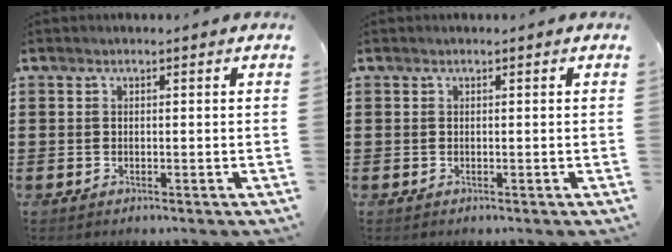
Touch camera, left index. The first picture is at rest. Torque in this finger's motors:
{"motor_torque": [-0.03, 0.03, 0.00, -0.01]}